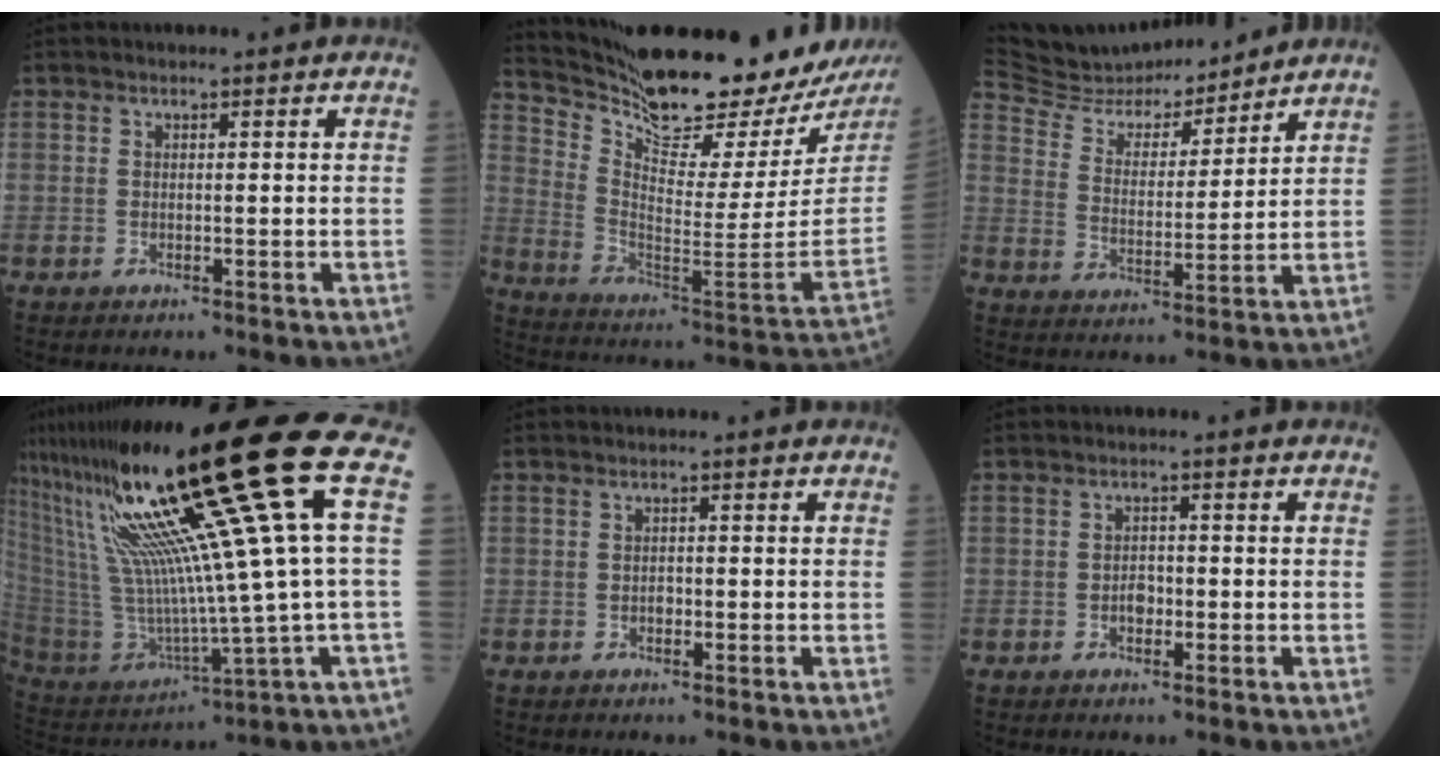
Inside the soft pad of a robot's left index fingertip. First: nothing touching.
{"total": 23.8, "force": [20.8, 1.8, 11.3], "torque": [-0.204, -0.084, 0.316]}
{"total": 16.6, "force": [15.7, 3.5, 4.0], "torque": [-0.076, 0.006, 0.262]}
{"total": 26.7, "force": [11.8, -1.2, 23.9], "torque": [-0.413, 0.009, 0.204]}
{"total": 0.8, "force": [-0.4, 0.6, 0.5], "torque": [-0.008, 0.002, -0.008]}
{"total": 1.8, "force": [-0.7, 1.2, 1.2], "torque": [-0.015, 0.005, -0.012]}